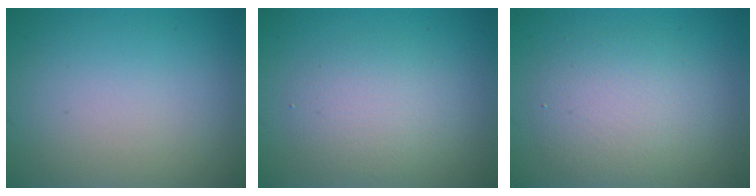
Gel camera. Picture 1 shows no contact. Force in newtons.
{"total": 3.2, "press": 3.2, "slide": 0.3}
{"total": 4.5, "press": 4.5, "slide": 0.5}